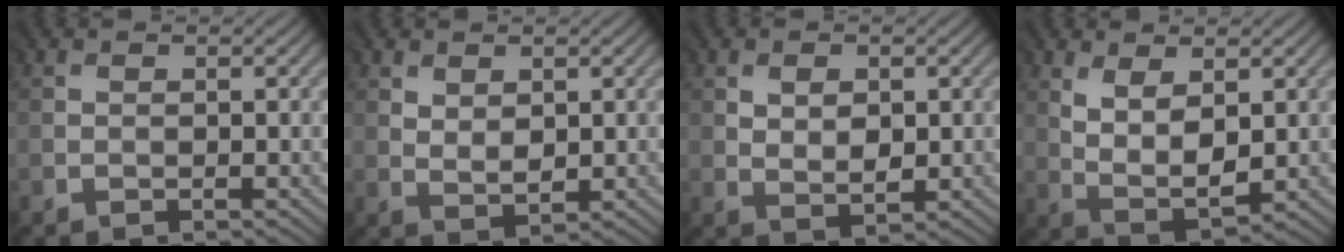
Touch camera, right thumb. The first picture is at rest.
{"total": 2.8, "force": [1.4, 1.7, 1.7], "torque": [-0.034, -0.005, 0.030]}
{"total": 3.4, "force": [1.2, 2.2, 2.3], "torque": [-0.038, -0.004, 0.023]}
{"total": 5.4, "force": [2.1, 2.6, 4.2], "torque": [-0.092, -0.007, 0.044]}